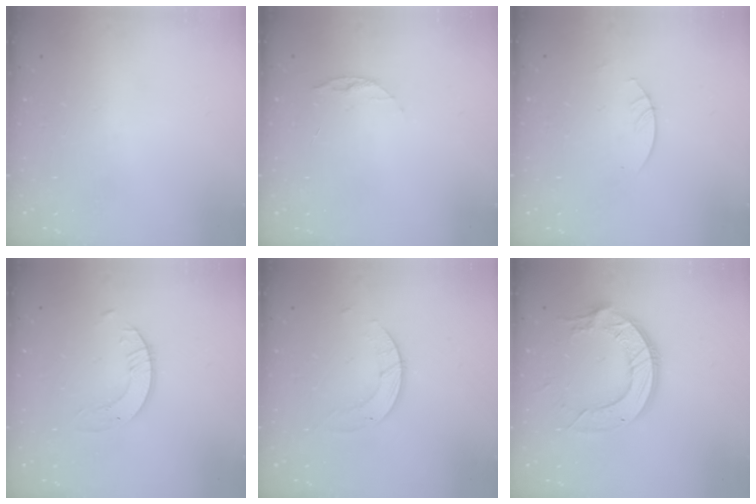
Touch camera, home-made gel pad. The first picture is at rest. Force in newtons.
{"total": 4.9, "press": 4.8, "slide": 0.5}
{"total": 3.0, "press": 2.9, "slide": 0.3}
{"total": 2.3, "press": 2.3, "slide": 0.2}
{"total": 3.0, "press": 3.0, "slide": 0.3}
{"total": 13.5, "press": 13.4, "slide": 1.6}